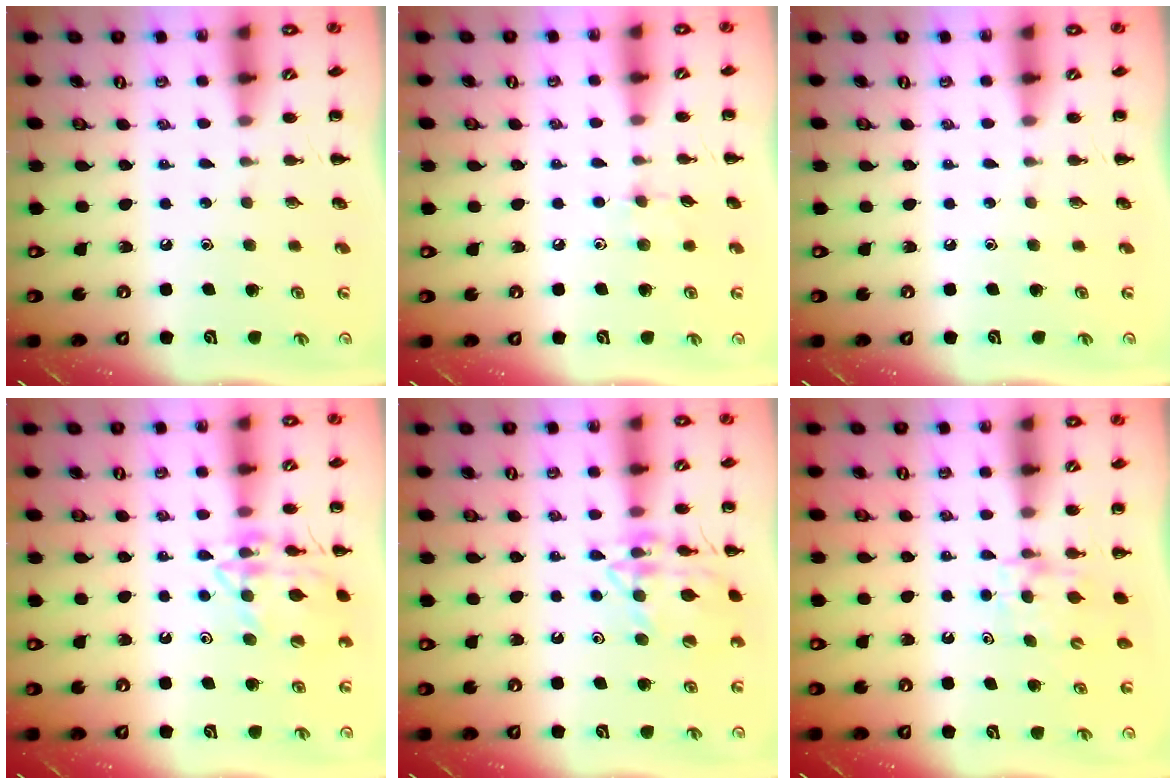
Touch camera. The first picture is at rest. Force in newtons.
{"total": 5.9, "press": 5.6, "slide": 1.9}
{"total": 0.0}
{"total": 14.7, "press": 14.6, "slide": 1.0}
{"total": 14.7, "press": 14.6, "slide": 1.0}
{"total": 4.4, "press": 4.3, "slide": 1.3}